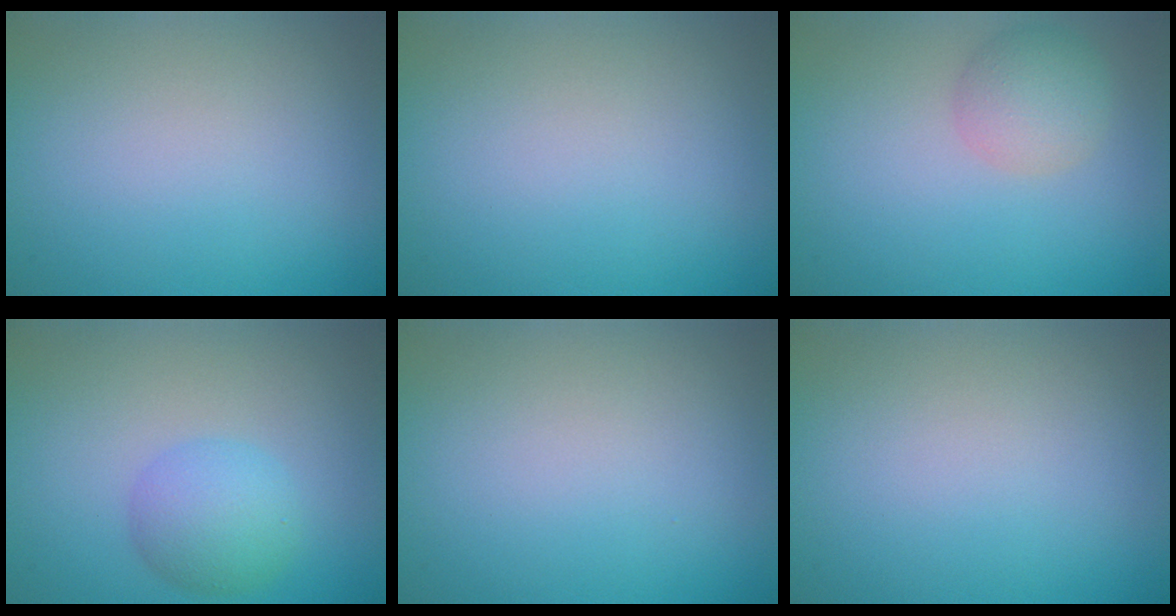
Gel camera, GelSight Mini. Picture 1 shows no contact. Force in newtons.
{"total": 0.0}
{"total": 2.7, "press": 2.7, "slide": 0.1}
{"total": 3.6, "press": 3.6, "slide": 0.2}
{"total": 0.0}
{"total": 0.0}